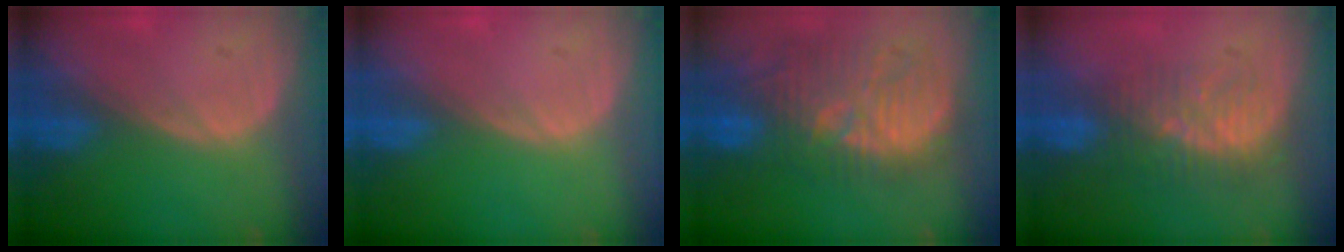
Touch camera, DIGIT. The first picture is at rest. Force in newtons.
{"total": 0.0}
{"total": 12.0, "press": 11.5, "slide": 3.4}
{"total": 7.9, "press": 7.4, "slide": 2.6}